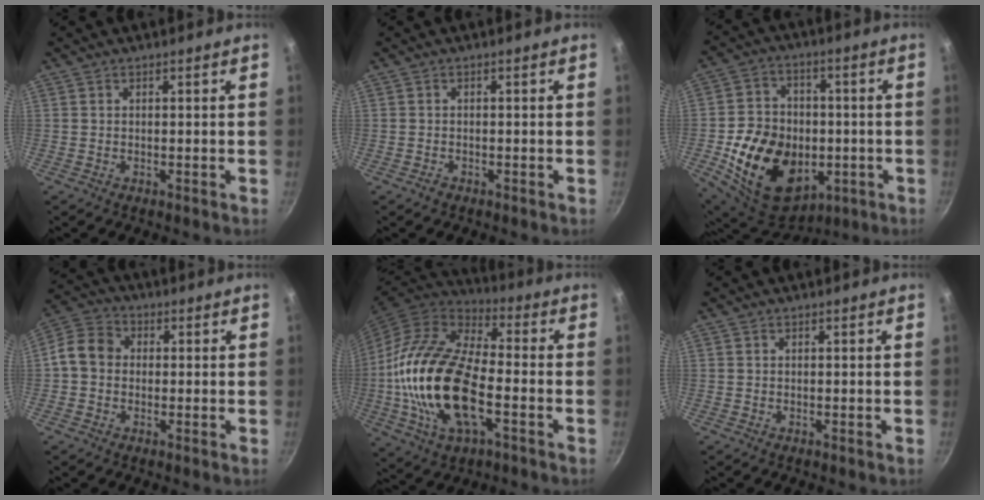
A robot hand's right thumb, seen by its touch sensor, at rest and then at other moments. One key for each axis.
{"total": 0.9, "fx": -0.7, "fy": 0.5, "fz": 0.3, "tx": -0.010, "ty": 0.005, "tz": -0.012}
{"total": 21.5, "fx": -4.2, "fy": 16.1, "fz": 13.6, "tx": -0.213, "ty": 0.021, "tz": -0.051}
{"total": 7.1, "fx": -0.1, "fy": 5.9, "fz": 3.9, "tx": -0.054, "ty": 0.019, "tz": -0.023}
{"total": 23.4, "fx": -4.2, "fy": 11.5, "fz": 20.0, "tx": -0.385, "ty": 0.023, "tz": -0.085}
{"total": 0.0}